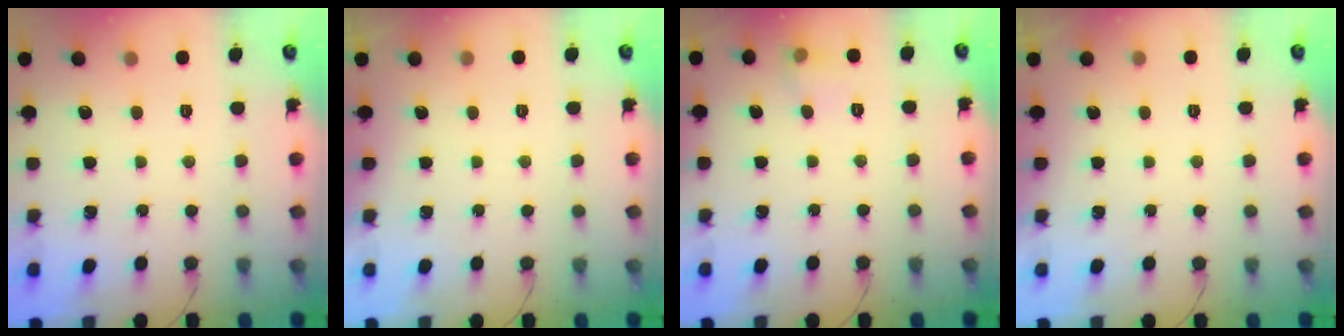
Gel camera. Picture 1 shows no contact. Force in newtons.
{"total": 0.0}
{"total": 4.8, "press": 4.7, "slide": 1.2}
{"total": 0.0}